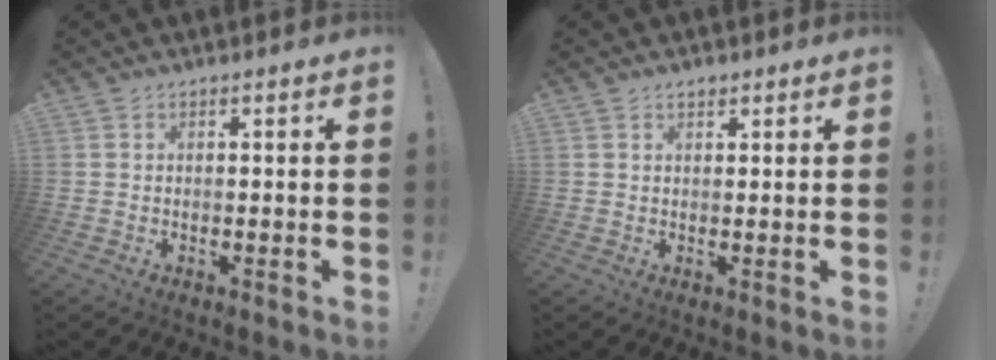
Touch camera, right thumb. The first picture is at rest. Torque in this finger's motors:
{"motor_torque": [0.06, 0.26, 0.46, -0.10, -0.07]}